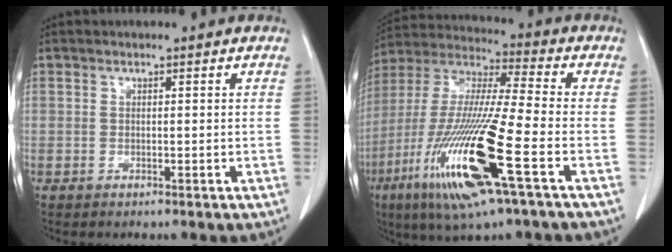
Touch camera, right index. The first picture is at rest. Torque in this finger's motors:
{"motor_torque": [2.14, 0.00, 0.78, 0.21]}